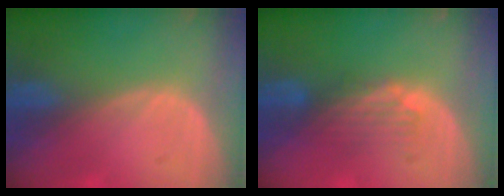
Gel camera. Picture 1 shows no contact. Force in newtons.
{"total": 4.4, "press": 3.8, "slide": 2.2}